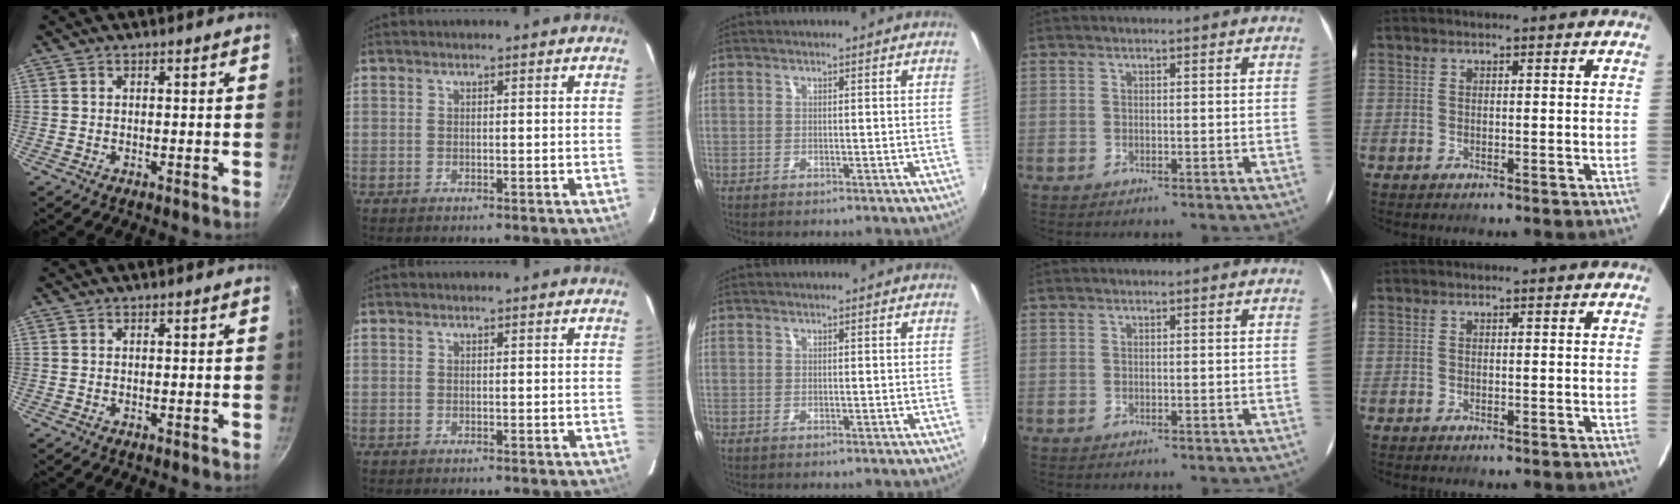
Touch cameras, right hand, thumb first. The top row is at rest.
{}